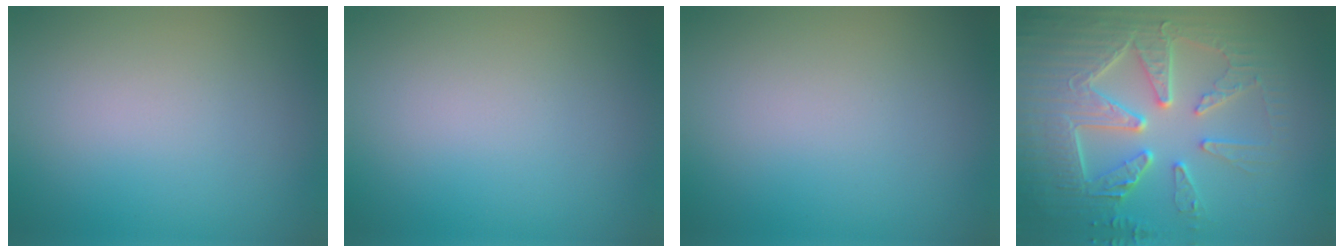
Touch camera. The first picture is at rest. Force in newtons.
{"total": 0.0}
{"total": 0.0}
{"total": 8.2, "press": 6.4, "slide": 5.1}